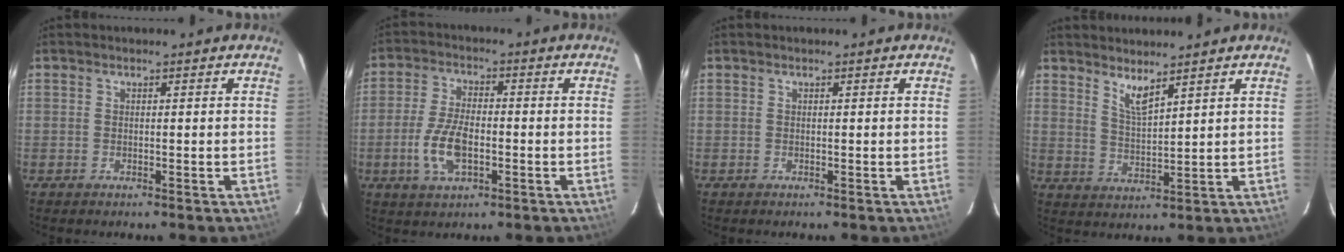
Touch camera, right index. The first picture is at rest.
{"total": 8.5, "force": [-2.4, 3.9, 7.1], "torque": [-0.151, -0.001, -0.044]}
{"total": 0.0}
{"total": 4.4, "force": [3.5, 0.4, 2.6], "torque": [-0.049, -0.008, 0.066]}